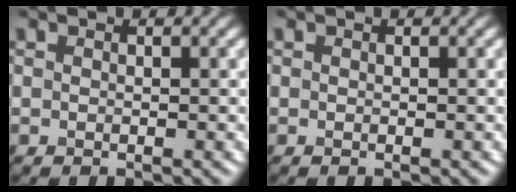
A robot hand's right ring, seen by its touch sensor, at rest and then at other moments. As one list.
[{"total": 0.0}]